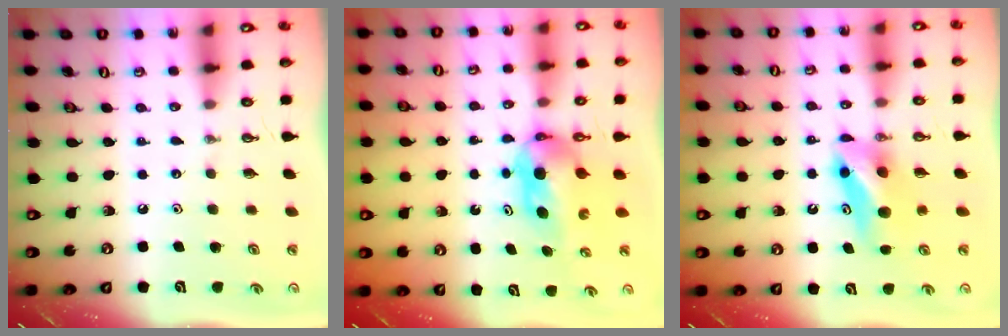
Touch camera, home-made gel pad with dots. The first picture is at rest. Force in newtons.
{"total": 5.6, "press": 5.0, "slide": 2.4}
{"total": 9.3, "press": 6.3, "slide": 6.9}